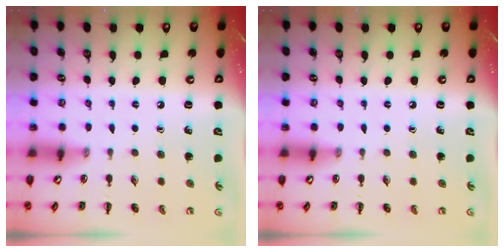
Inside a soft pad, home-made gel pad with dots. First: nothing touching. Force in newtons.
{"total": 0.0}